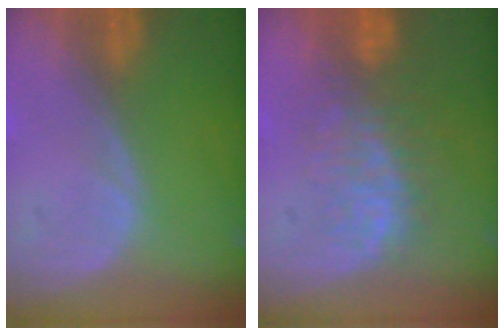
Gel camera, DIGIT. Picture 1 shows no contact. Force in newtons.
{"total": 8.7, "press": 7.8, "slide": 3.8}